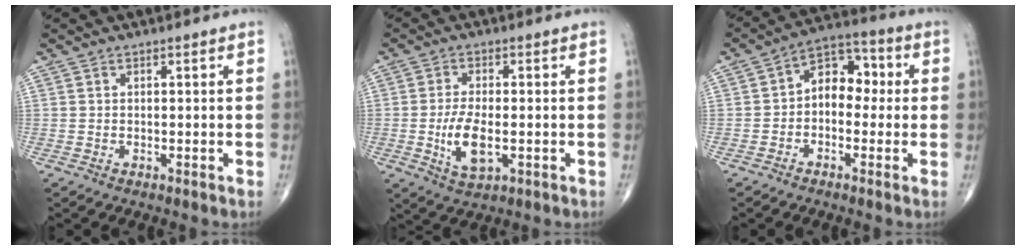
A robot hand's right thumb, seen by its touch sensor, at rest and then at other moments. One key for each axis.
{"total": 7.4, "fx": -1.3, "fy": 3.3, "fz": 6.5, "tx": -0.125, "ty": -0.005, "tz": -0.020}
{"total": 8.7, "fx": -0.2, "fy": 6.0, "fz": 6.3, "tx": -0.059, "ty": 0.038, "tz": -0.021}